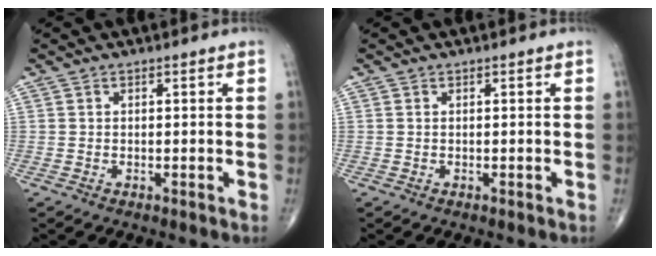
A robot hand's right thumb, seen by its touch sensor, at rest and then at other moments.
{"total": 0.0}